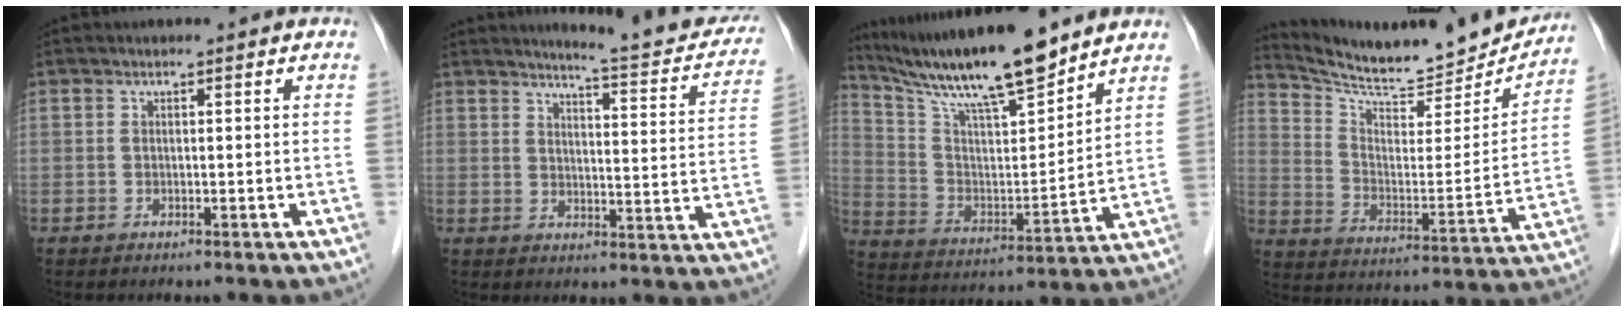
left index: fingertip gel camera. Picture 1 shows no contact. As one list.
[{"total": 14.3, "force": [13.2, 1.3, 5.5], "torque": [-0.063, -0.040, 0.146]}, {"total": 16.8, "force": [14.3, 0.8, 8.8], "torque": [-0.162, -0.002, 0.260]}, {"total": 19.1, "force": [18.2, 2.6, 5.0], "torque": [-0.092, -0.048, 0.269]}]